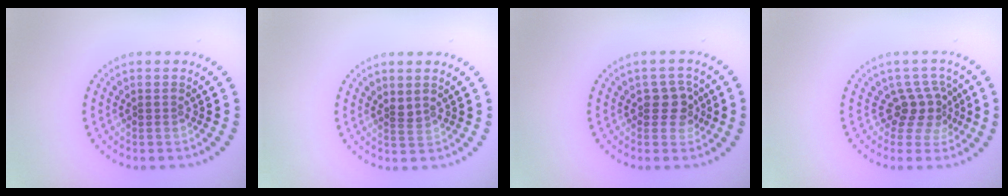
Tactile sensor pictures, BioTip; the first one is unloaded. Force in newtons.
{"total": 0.8, "press": 0.4, "slide": 0.6}
{"total": 2.3, "press": 2.1, "slide": 0.9}
{"total": 2.9, "press": 2.0, "slide": 2.1}